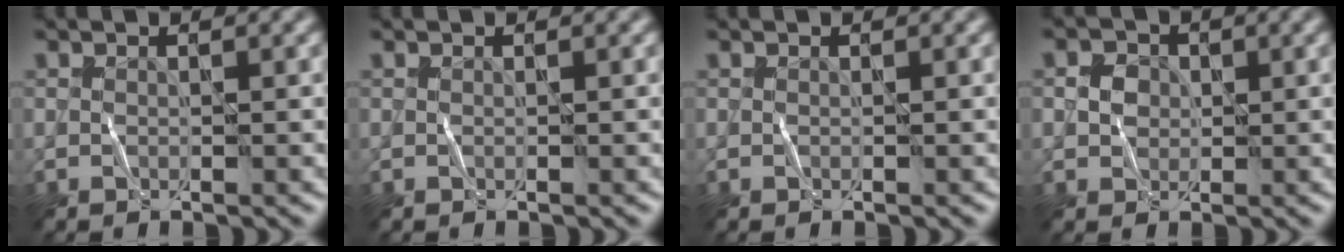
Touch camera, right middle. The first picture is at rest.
{"total": 0.0}
{"total": 0.0}
{"total": 1.8, "force": [0.1, 1.7, 0.7], "torque": [-0.014, 0.001, -0.001]}